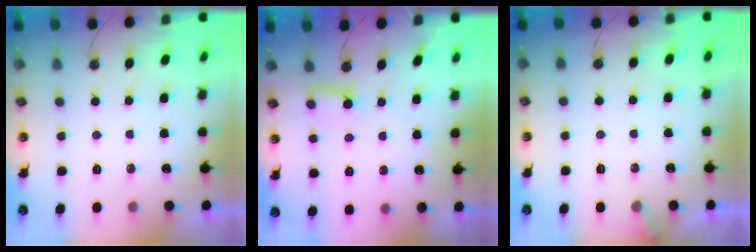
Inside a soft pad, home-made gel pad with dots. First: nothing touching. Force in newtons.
{"total": 3.5, "press": 3.5, "slide": 0.4}
{"total": 2.4, "press": 2.4, "slide": 0.1}